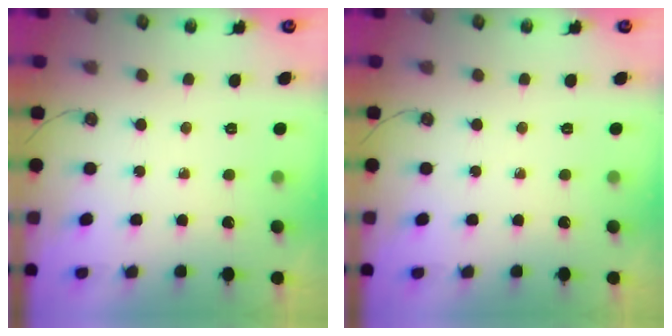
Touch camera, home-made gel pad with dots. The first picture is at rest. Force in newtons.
{"total": 0.0}